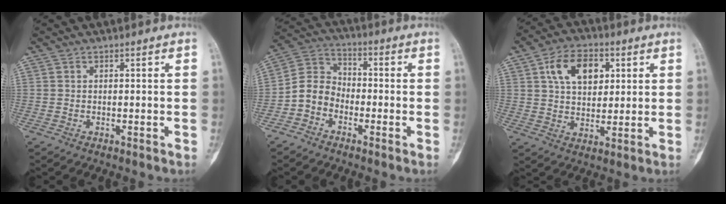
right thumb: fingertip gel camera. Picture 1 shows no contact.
{"total": 7.3, "force": [-2.9, 6.0, 3.1], "torque": [-0.045, 0.039, -0.069]}
{"total": 12.0, "force": [4.4, 7.7, 8.1], "torque": [-0.106, -0.009, 0.076]}